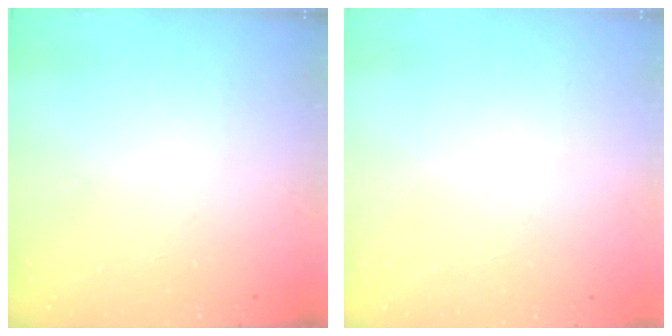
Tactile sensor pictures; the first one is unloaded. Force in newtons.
{"total": 1.5, "press": 1.5, "slide": 0.1}